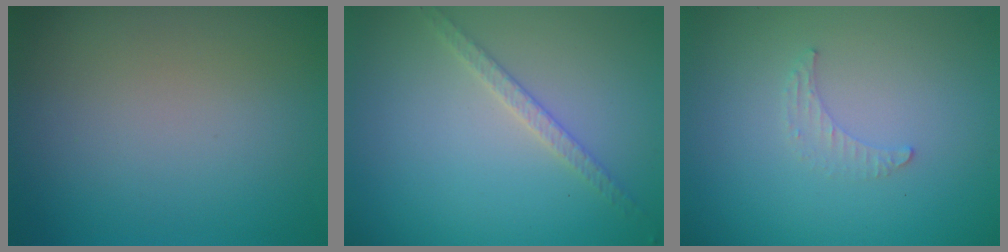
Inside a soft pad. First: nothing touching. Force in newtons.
{"total": 1.9, "press": 1.9, "slide": 0.4}
{"total": 1.1, "press": 1.1, "slide": 0.3}